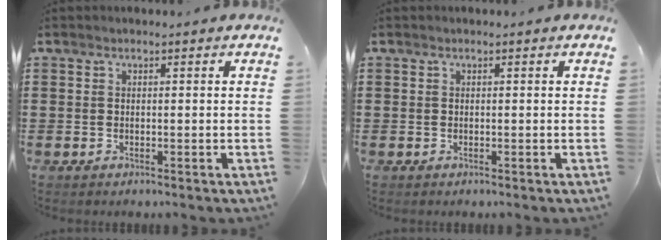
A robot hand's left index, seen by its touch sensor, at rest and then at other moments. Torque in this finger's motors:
{"motor_torque": [0.00, 0.00, 0.00, 0.00]}